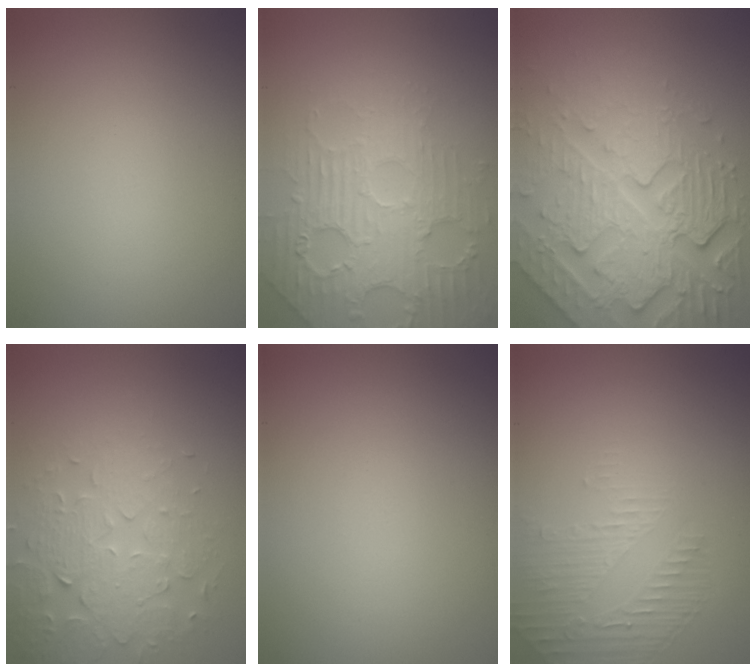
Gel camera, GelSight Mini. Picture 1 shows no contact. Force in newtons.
{"total": 4.8, "press": 4.3, "slide": 2.2}
{"total": 7.6, "press": 5.8, "slide": 4.8}
{"total": 3.8, "press": 3.4, "slide": 1.6}
{"total": 0.0}
{"total": 1.7, "press": 0.8, "slide": 1.5}